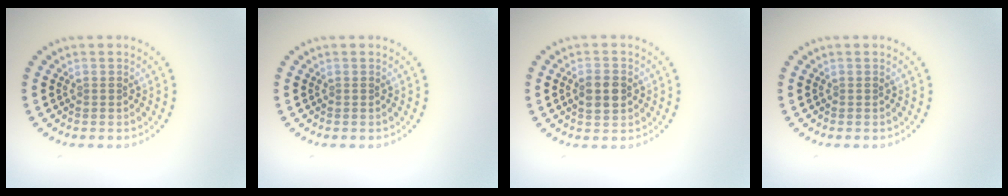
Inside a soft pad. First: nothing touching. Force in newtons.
{"total": 0.0}
{"total": 2.8, "press": 2.8, "slide": 0.2}
{"total": 0.0}